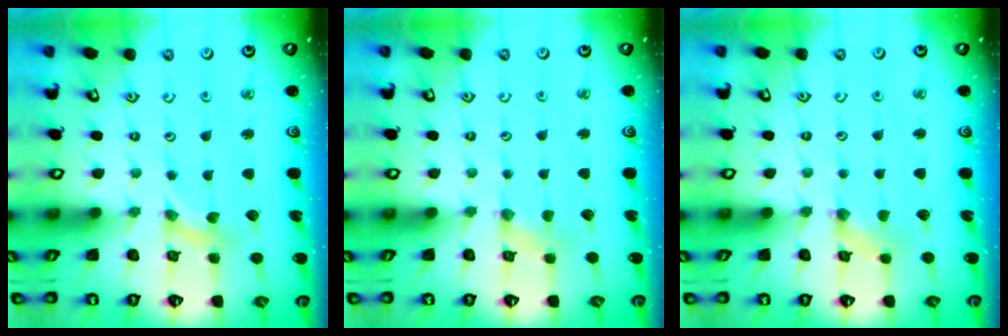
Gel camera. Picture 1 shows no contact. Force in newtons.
{"total": 0.6, "press": 0.6, "slide": 0.1}
{"total": 0.8, "press": 0.7, "slide": 0.2}